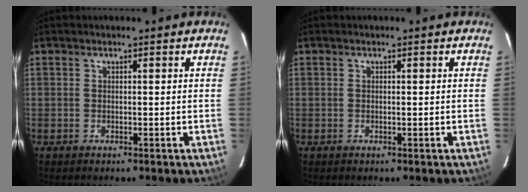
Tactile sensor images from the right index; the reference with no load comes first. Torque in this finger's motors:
{"motor_torque": [-0.13, -0.04, 0.02, 0.01]}